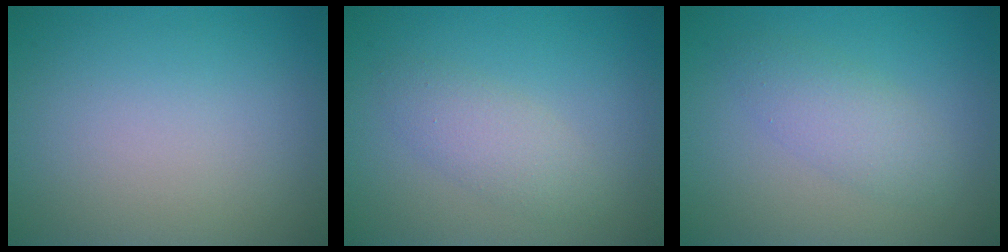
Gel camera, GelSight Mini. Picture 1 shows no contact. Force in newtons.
{"total": 2.4, "press": 2.4, "slide": 0.1}
{"total": 2.7, "press": 2.7, "slide": 0.0}